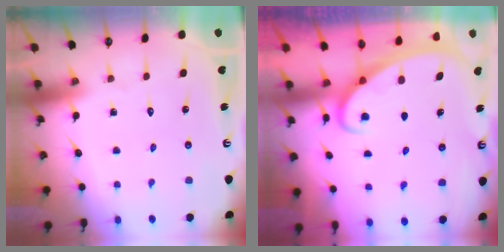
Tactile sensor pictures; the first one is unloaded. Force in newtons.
{"total": 2.2, "press": 2.2, "slide": 0.3}